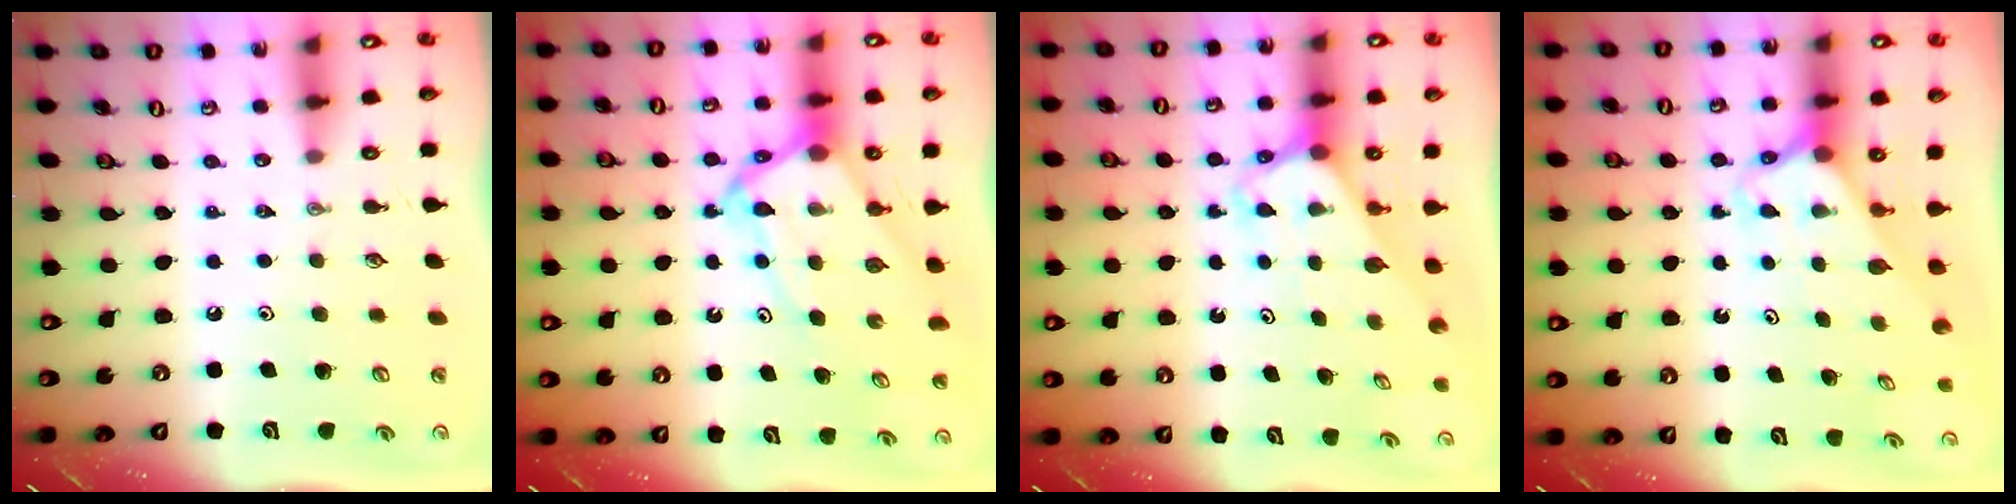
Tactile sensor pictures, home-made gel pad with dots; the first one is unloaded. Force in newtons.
{"total": 9.5, "press": 9.5, "slide": 0.8}
{"total": 2.7, "press": 2.7, "slide": 0.2}
{"total": 2.4, "press": 2.4, "slide": 0.2}